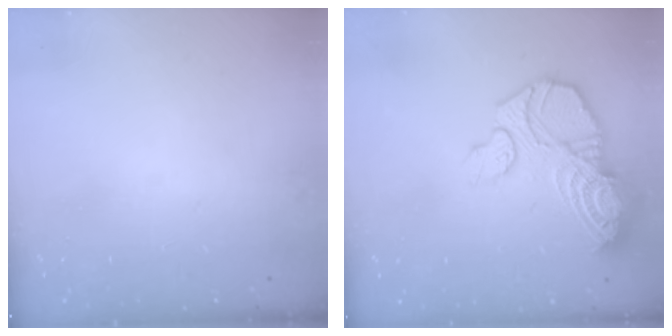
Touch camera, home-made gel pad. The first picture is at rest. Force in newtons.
{"total": 14.8, "press": 14.8, "slide": 1.3}